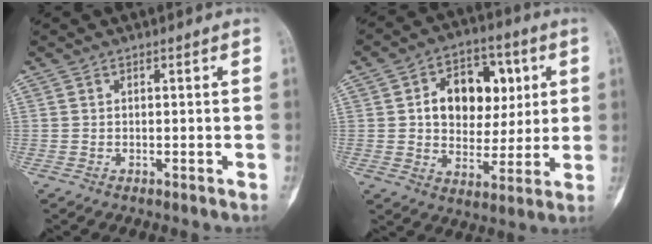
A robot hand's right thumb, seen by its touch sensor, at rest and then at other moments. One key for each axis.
{"total": 15.2, "fx": 3.4, "fy": 10.8, "fz": 10.2, "tx": -0.100, "ty": 0.006, "tz": 0.054}